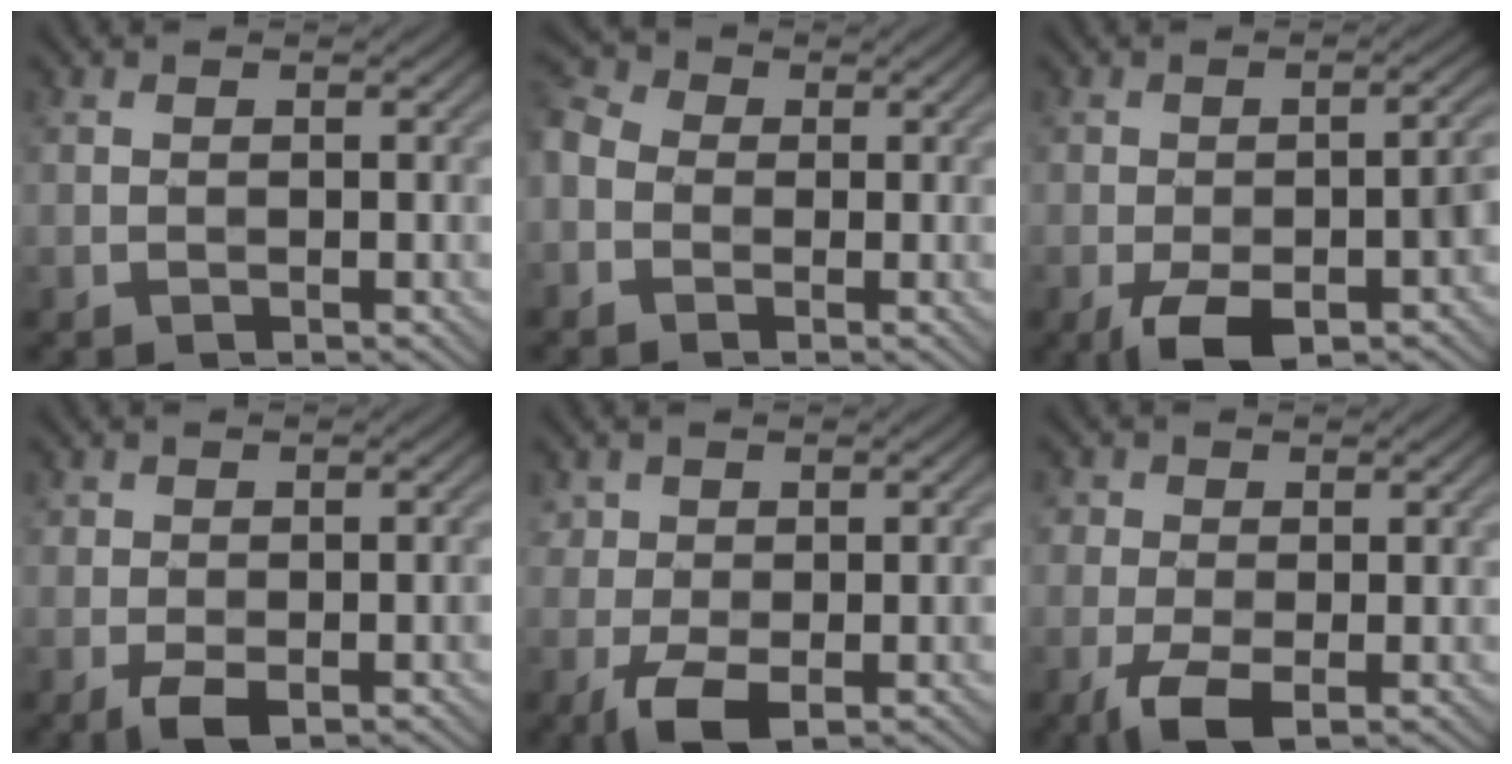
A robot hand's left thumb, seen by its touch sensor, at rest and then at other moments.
{"total": 4.7, "force": [-1.4, 3.8, 2.5], "torque": [-0.079, 0.000, -0.038]}
{"total": 10.0, "force": [-4.7, 4.2, 7.8], "torque": [-0.123, -0.015, -0.071]}
{"total": 4.0, "force": [-1.8, 2.0, 2.9], "torque": [-0.047, -0.004, -0.030]}
{"total": 6.1, "force": [-2.5, 3.4, 4.4], "torque": [-0.086, -0.013, -0.044]}
{"total": 5.2, "force": [-2.1, 2.9, 3.7], "torque": [-0.083, -0.007, -0.048]}